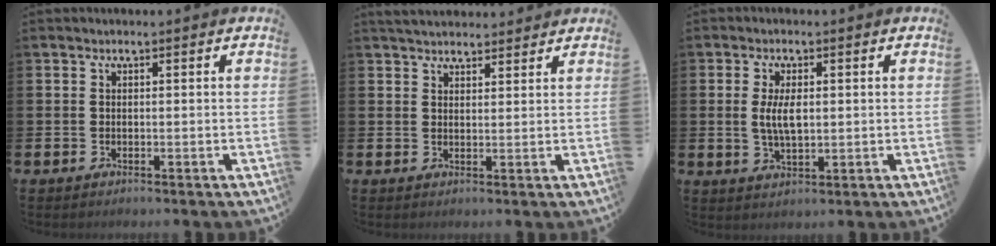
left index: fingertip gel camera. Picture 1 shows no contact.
{"total": 3.3, "force": [3.2, 0.8, 0.4], "torque": [-0.011, -0.011, 0.060]}
{"total": 4.3, "force": [0.7, 1.9, 3.8], "torque": [-0.065, 0.001, 0.007]}